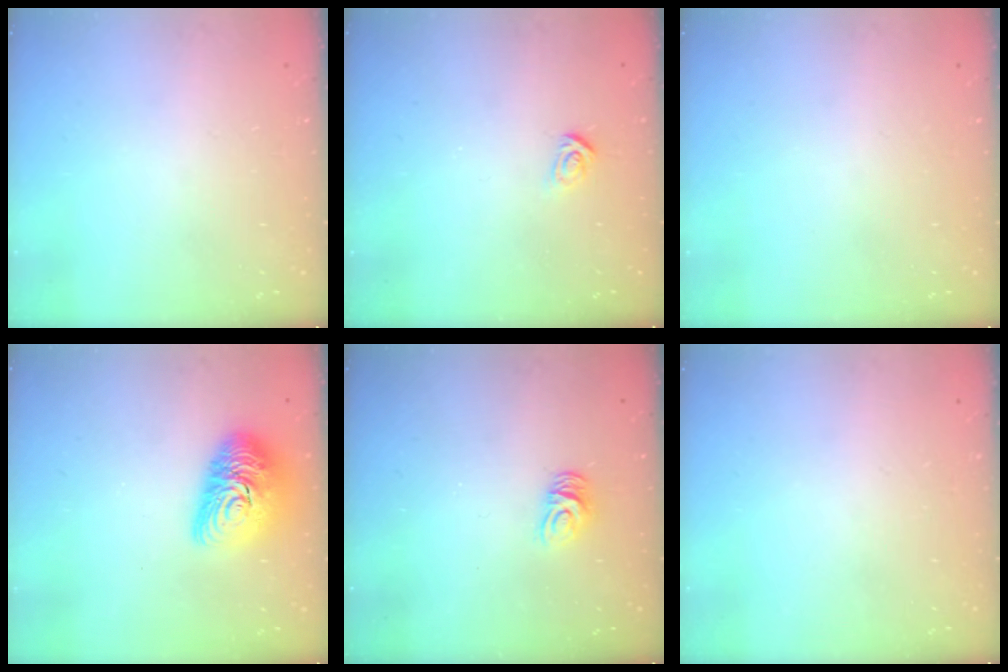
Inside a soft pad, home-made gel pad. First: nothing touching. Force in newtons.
{"total": 3.0, "press": 2.9, "slide": 0.4}
{"total": 0.0}
{"total": 13.9, "press": 13.9, "slide": 1.0}
{"total": 6.3, "press": 6.3, "slide": 0.2}
{"total": 0.0}